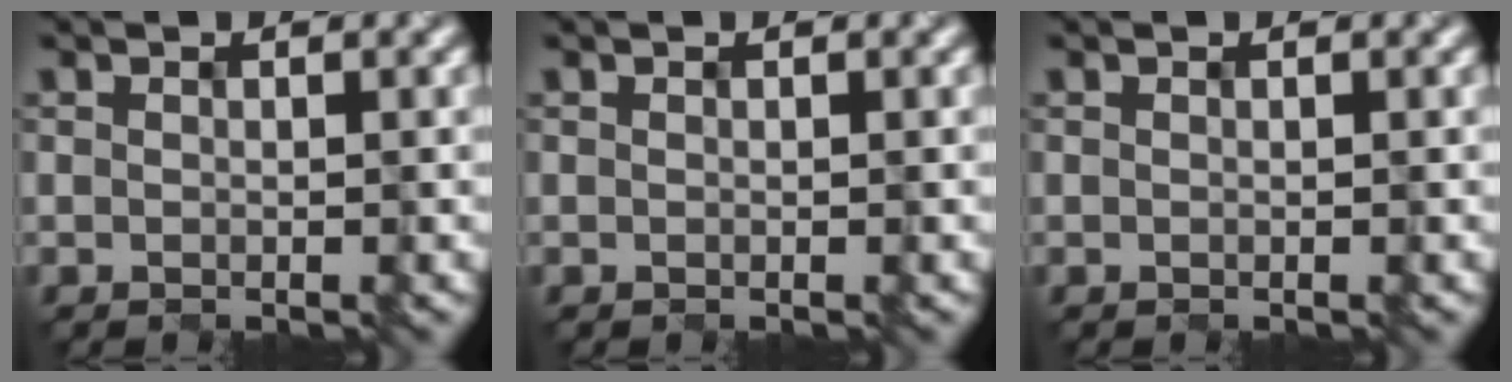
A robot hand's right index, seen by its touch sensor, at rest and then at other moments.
{"total": 0.0}
{"total": 0.0}